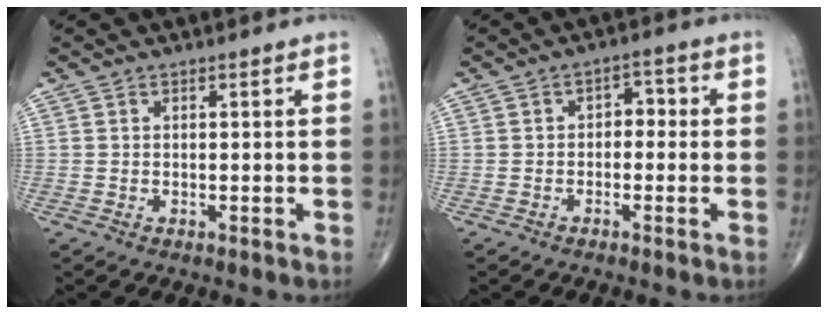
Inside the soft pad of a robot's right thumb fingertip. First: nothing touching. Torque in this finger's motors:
{"motor_torque": [-0.15, 0.08, 0.05, 0.12, 0.05]}